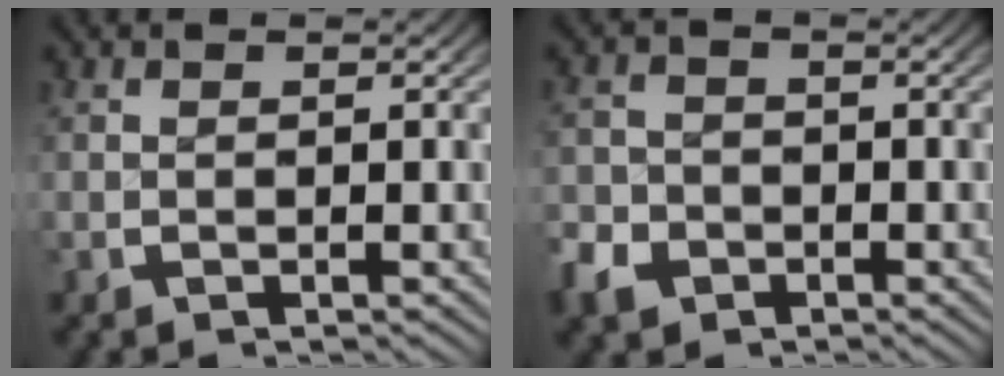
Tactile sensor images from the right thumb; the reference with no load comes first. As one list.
[{"total": 3.9, "force": [-2.5, 2.9, 0.4], "torque": [-0.006, -0.015, -0.046]}]